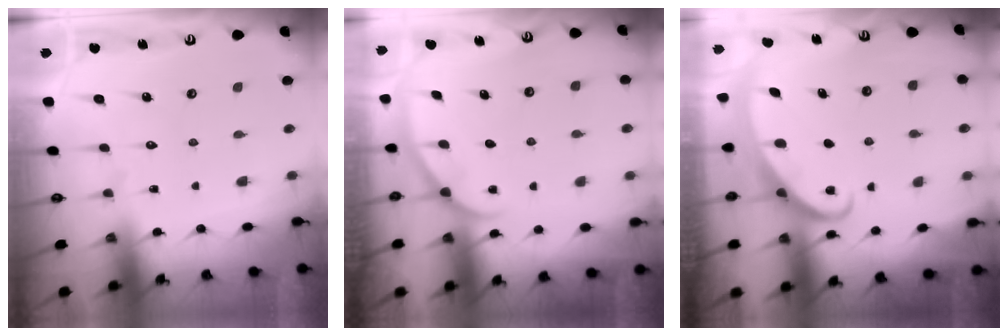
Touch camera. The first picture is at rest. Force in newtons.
{"total": 0.8, "press": 0.8, "slide": 0.2}
{"total": 2.5, "press": 2.4, "slide": 0.3}